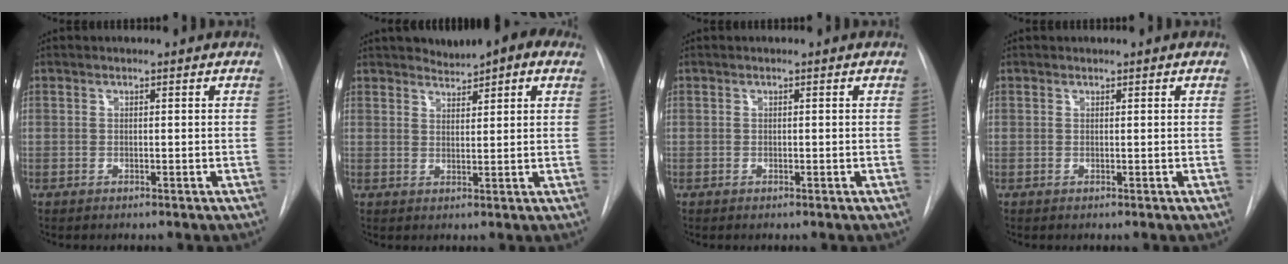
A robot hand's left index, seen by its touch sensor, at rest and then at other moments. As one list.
[{"total": 6.5, "force": [5.1, 1.8, 3.5], "torque": [-0.050, 0.015, 0.062]}, {"total": 0.0}, {"total": 0.0}]